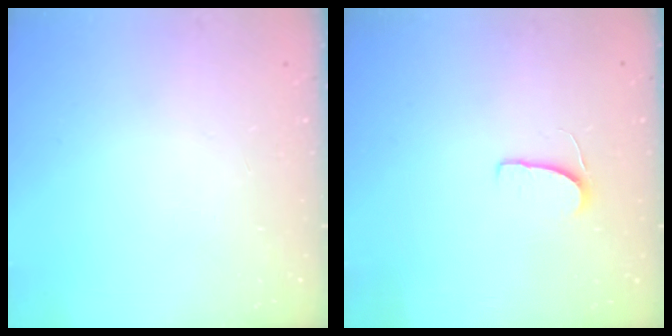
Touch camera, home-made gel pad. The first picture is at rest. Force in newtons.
{"total": 6.4, "press": 6.4, "slide": 0.5}